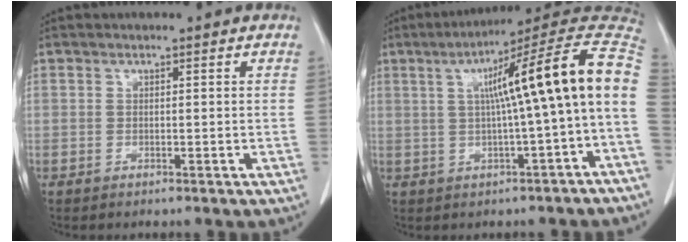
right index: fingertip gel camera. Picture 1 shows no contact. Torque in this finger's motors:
{"motor_torque": [1.57, -0.39, 0.73, 0.21]}